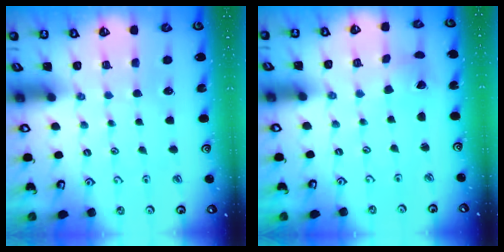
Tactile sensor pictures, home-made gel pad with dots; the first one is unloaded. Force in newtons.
{"total": 2.1, "press": 2.1, "slide": 0.3}